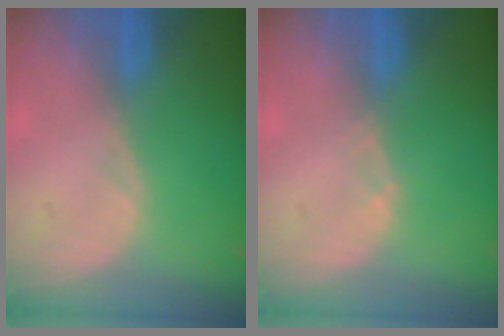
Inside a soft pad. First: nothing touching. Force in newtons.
{"total": 0.6, "press": 0.5, "slide": 0.2}